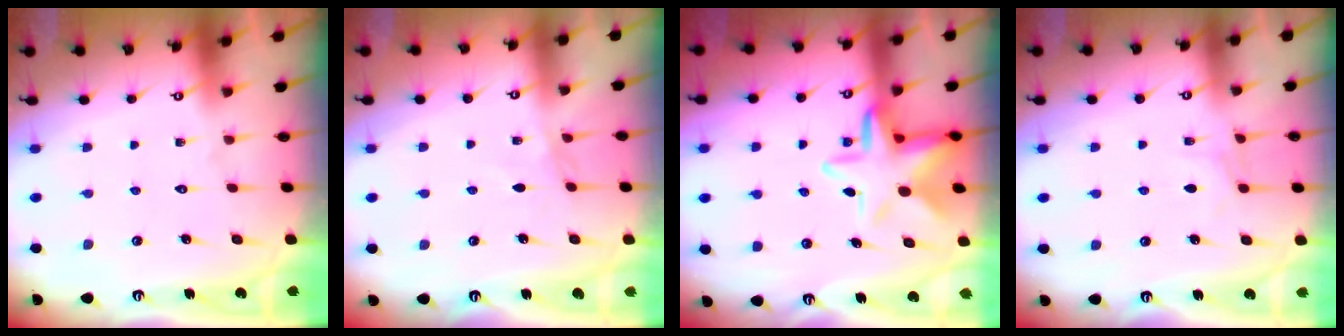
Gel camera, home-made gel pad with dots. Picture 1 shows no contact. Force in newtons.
{"total": 3.2, "press": 3.2, "slide": 0.5}
{"total": 10.7, "press": 10.4, "slide": 2.1}
{"total": 4.8, "press": 4.8, "slide": 0.6}